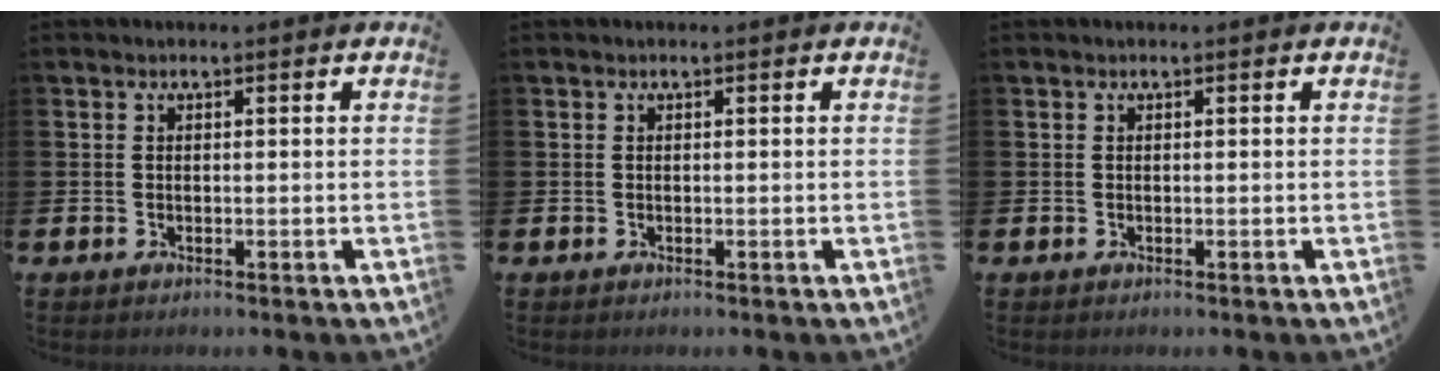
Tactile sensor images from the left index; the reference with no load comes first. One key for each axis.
{"total": 0.0}
{"total": 0.0}